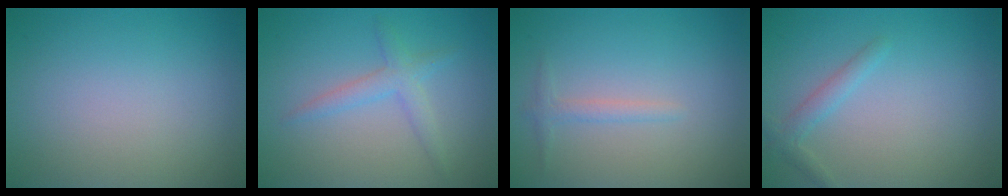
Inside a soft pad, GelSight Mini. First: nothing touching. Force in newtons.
{"total": 2.2, "press": 2.2, "slide": 0.2}
{"total": 1.1, "press": 1.1, "slide": 0.1}
{"total": 1.6, "press": 1.6, "slide": 0.1}